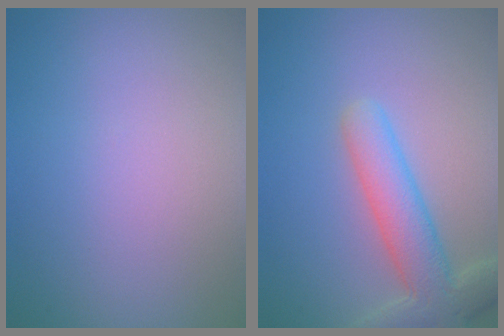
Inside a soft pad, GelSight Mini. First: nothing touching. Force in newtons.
{"total": 5.4, "press": 5.4, "slide": 0.4}